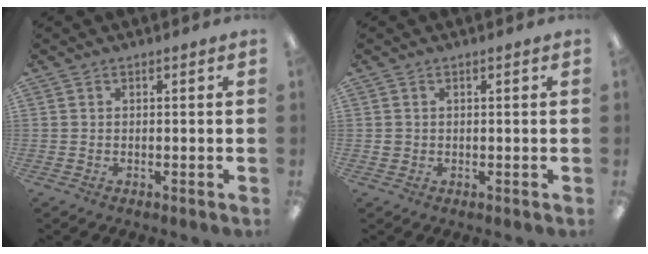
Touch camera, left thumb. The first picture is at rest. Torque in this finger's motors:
{"motor_torque": [-0.27, 0.43, 0.24, -0.16, -0.02]}